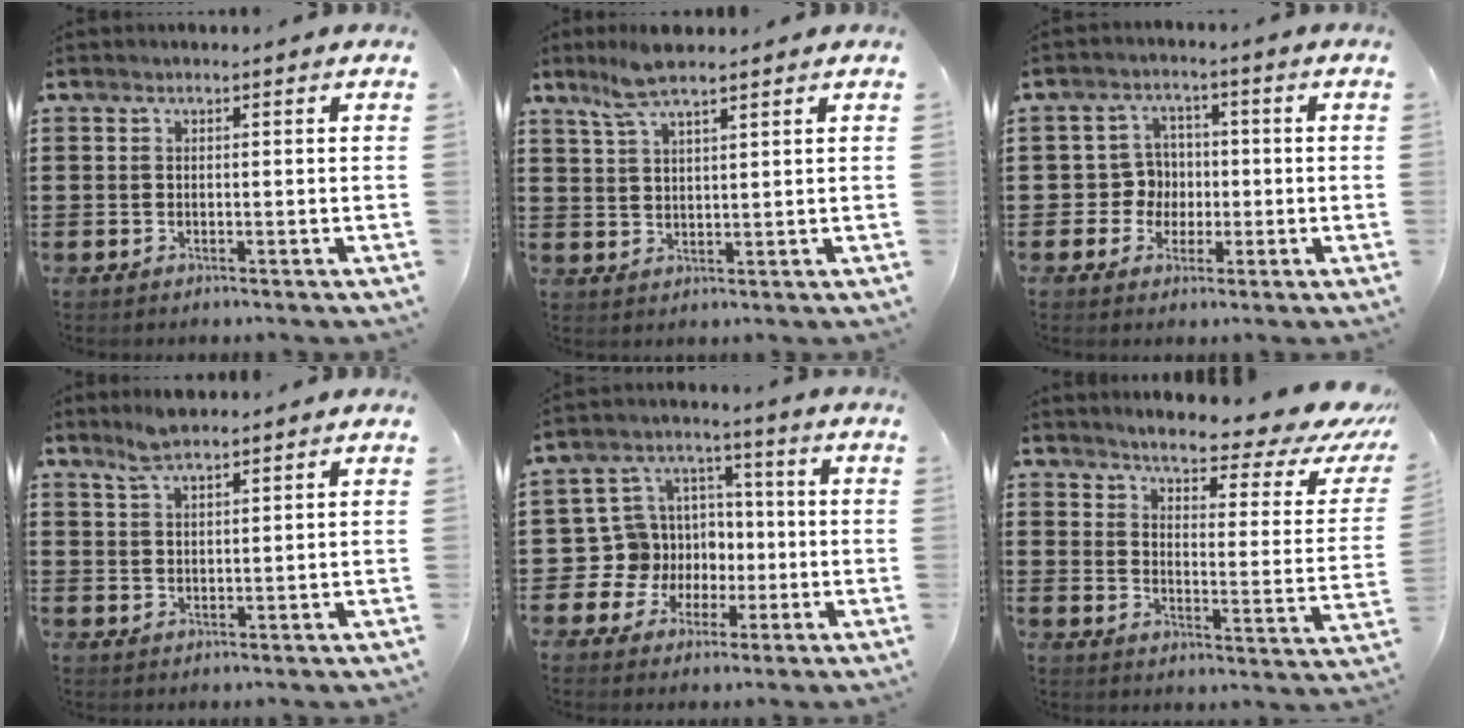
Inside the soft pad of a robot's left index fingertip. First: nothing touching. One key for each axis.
{"total": 5.8, "fx": 4.5, "fy": 0.9, "fz": 3.5, "tx": -0.079, "ty": -0.003, "tz": 0.081}
{"total": 4.9, "fx": -0.3, "fy": 4.8, "fz": 1.2, "tx": -0.043, "ty": 0.013, "tz": -0.007}
{"total": 4.3, "fx": 3.7, "fy": 1.0, "fz": 2.1, "tx": -0.049, "ty": -0.001, "tz": 0.068}
{"total": 9.2, "fx": -0.9, "fy": 9.0, "fz": 1.4, "tx": -0.085, "ty": 0.000, "tz": -0.011}
{"total": 5.6, "fx": 4.9, "fy": 0.0, "fz": 2.8, "tx": -0.063, "ty": -0.044, "tz": 0.075}